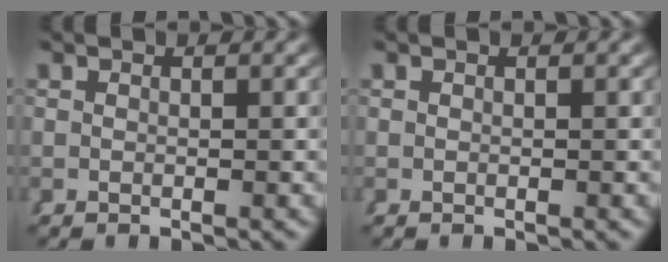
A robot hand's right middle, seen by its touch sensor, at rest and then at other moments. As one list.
[{"total": 0.0}]